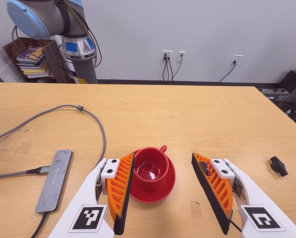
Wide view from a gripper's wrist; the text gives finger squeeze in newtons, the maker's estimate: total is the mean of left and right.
{"total": 0.0}